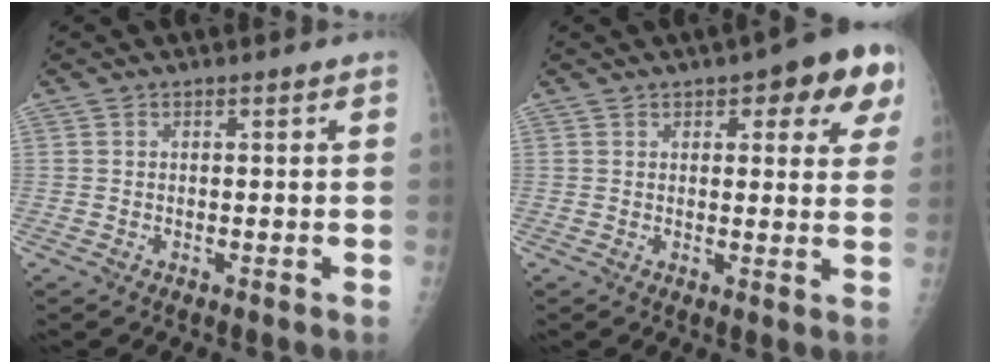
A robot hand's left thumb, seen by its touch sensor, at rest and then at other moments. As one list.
[{"total": 10.4, "force": [5.0, 4.2, 8.1], "torque": [-0.049, -0.010, 0.052]}]